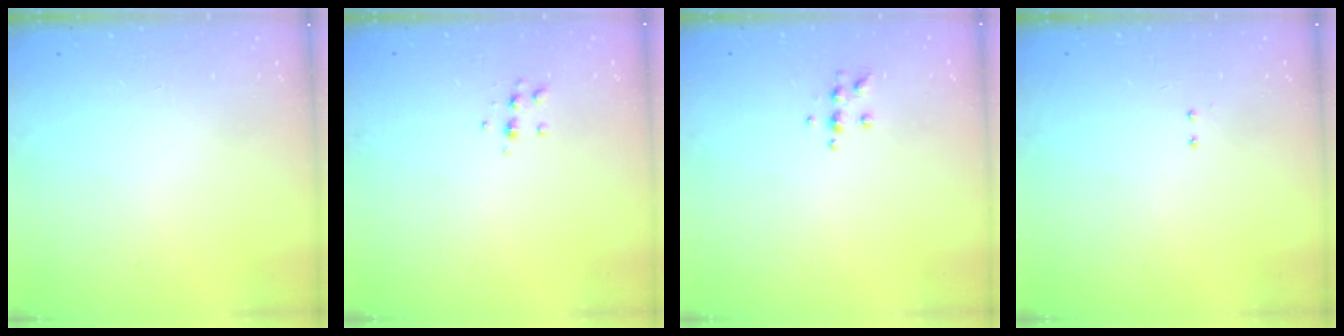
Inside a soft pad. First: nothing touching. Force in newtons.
{"total": 5.8, "press": 5.8, "slide": 0.6}
{"total": 5.0, "press": 4.9, "slide": 0.5}
{"total": 2.0, "press": 2.0, "slide": 0.4}